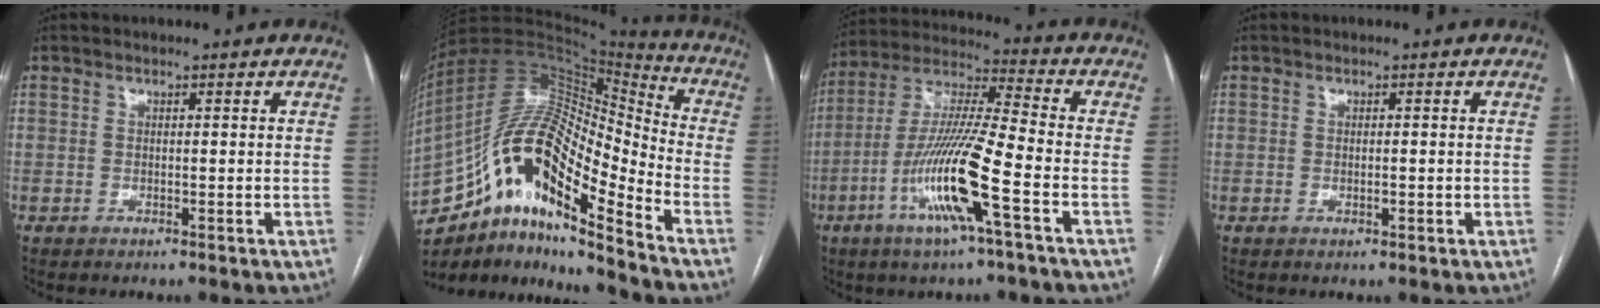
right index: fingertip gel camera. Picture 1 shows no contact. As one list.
[{"total": 20.4, "force": [-11.5, 4.9, 16.1], "torque": [-0.317, 0.033, -0.198]}, {"total": 15.1, "force": [-5.7, 0.2, 14.0], "torque": [-0.284, -0.008, -0.112]}, {"total": 1.1, "force": [-0.2, 0.4, 1.0], "torque": [-0.018, -0.001, -0.001]}]